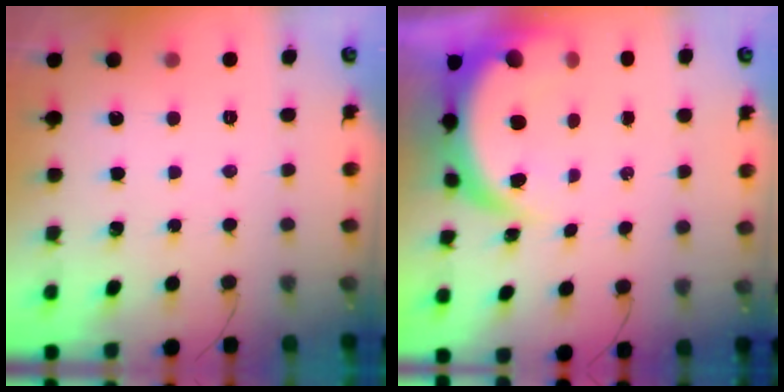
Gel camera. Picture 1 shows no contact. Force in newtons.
{"total": 9.1, "press": 9.0, "slide": 1.0}